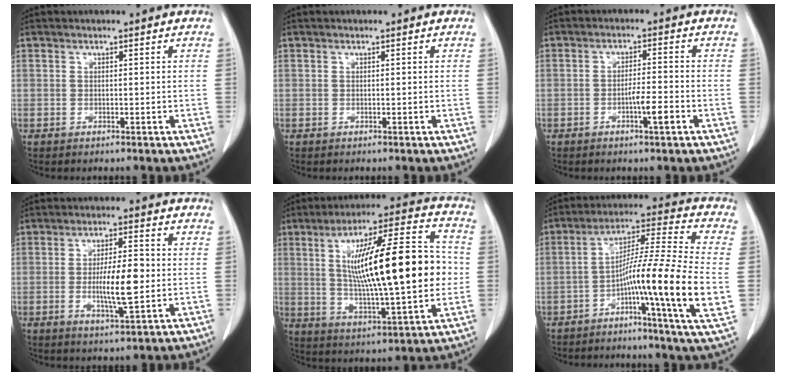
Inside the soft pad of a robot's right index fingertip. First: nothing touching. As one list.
[{"total": 0.0}, {"total": 4.2, "force": [-1.8, 0.1, 3.8], "torque": [-0.059, -0.001, -0.030]}, {"total": 7.8, "force": [-0.9, 1.3, 7.6], "torque": [-0.137, -0.004, -0.016]}, {"total": 22.4, "force": [1.7, 3.8, 22.1], "torque": [-0.363, 0.021, 0.028]}, {"total": 16.6, "force": [-3.8, -1.0, 16.1], "torque": [-0.267, 0.002, -0.076]}]